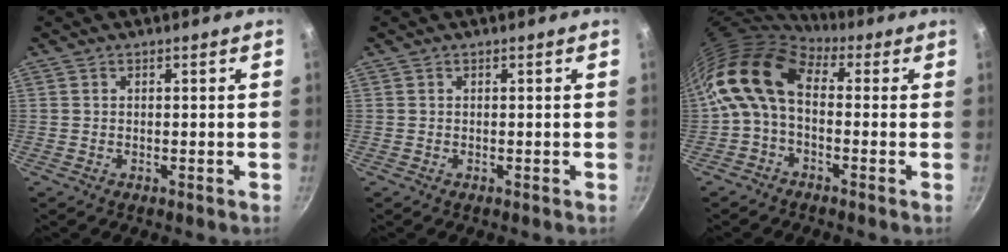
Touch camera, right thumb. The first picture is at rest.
{"total": 0.0}
{"total": 12.1, "force": [0.2, 7.6, 9.5], "torque": [-0.170, 0.028, -0.018]}